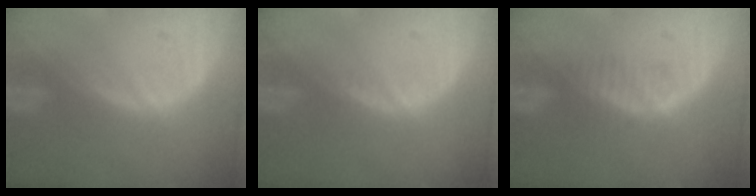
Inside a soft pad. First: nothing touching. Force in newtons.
{"total": 0.7, "press": 0.6, "slide": 0.4}
{"total": 2.2, "press": 2.0, "slide": 0.9}